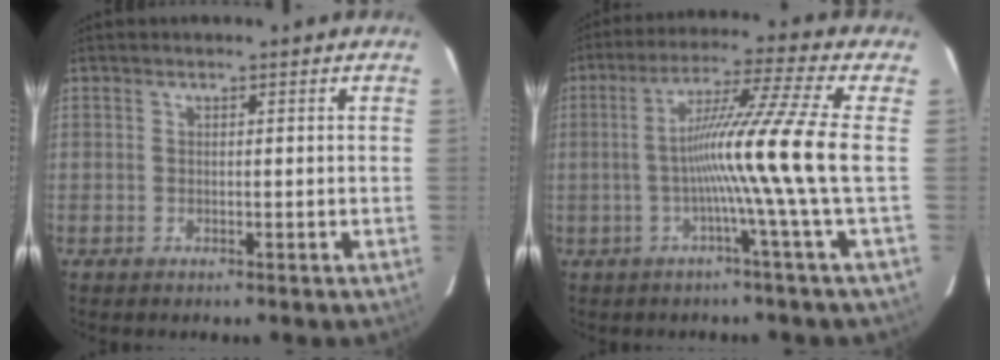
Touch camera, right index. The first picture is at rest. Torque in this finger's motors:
{"motor_torque": [1.42, -0.11, 0.60, 0.21]}